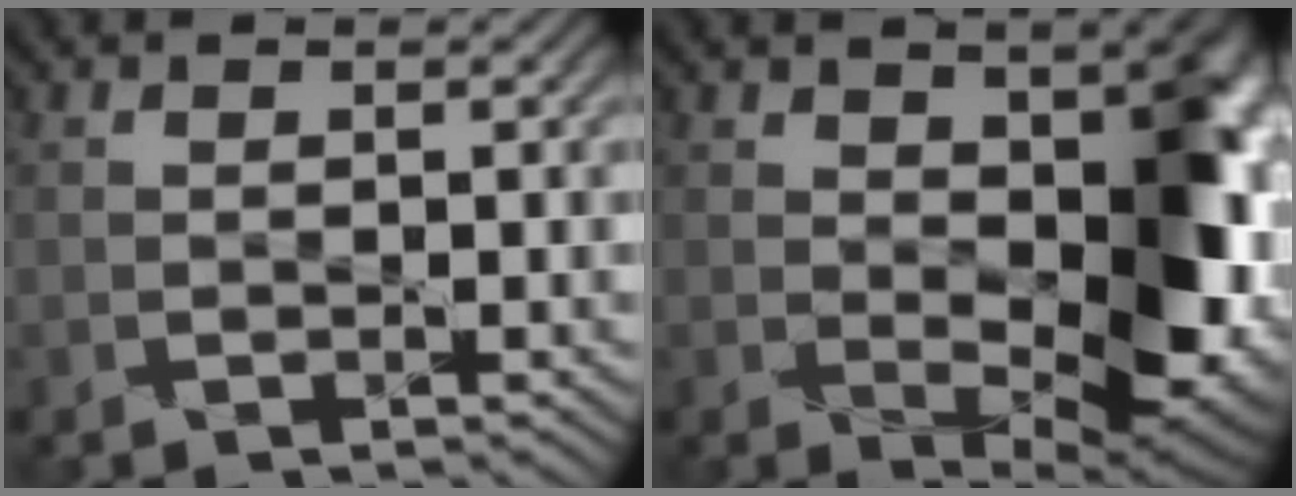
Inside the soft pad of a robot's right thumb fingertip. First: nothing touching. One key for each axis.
{"total": 13.1, "fx": 0.6, "fy": 7.2, "fz": 10.9, "tx": -0.137, "ty": -0.023, "tz": 0.020}